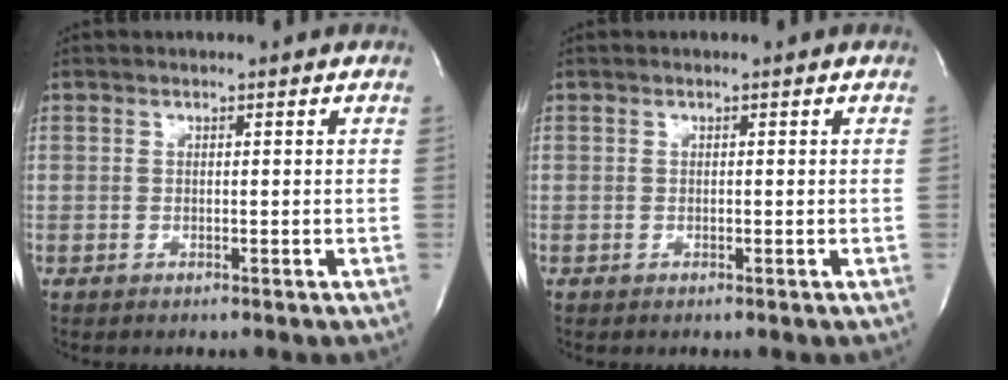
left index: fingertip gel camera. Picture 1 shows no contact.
{"total": 0.0}